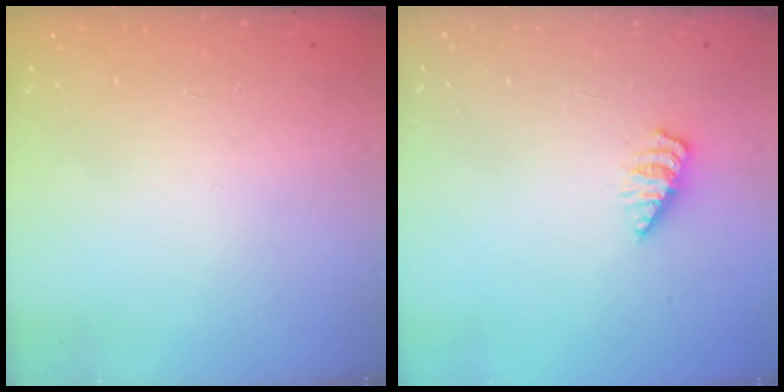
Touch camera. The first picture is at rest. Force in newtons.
{"total": 2.5, "press": 2.5, "slide": 0.3}